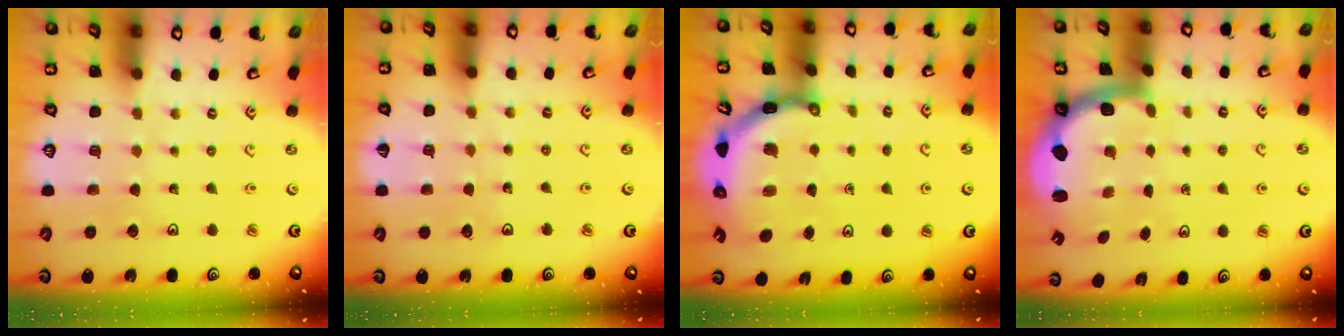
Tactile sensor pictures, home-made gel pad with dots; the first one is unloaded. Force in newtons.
{"total": 4.4, "press": 3.9, "slide": 2.1}
{"total": 5.7, "press": 5.7, "slide": 0.7}
{"total": 3.4, "press": 3.3, "slide": 0.8}